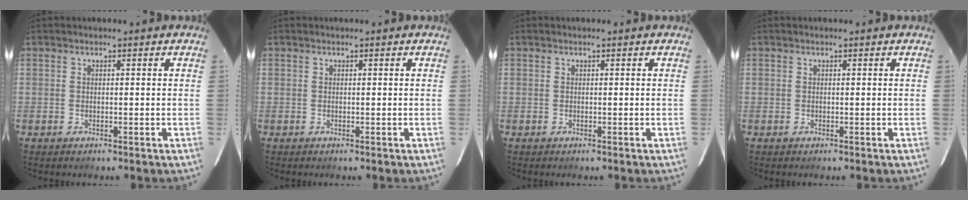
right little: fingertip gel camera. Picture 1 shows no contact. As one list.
[{"total": 0.0}, {"total": 0.0}, {"total": 0.0}]